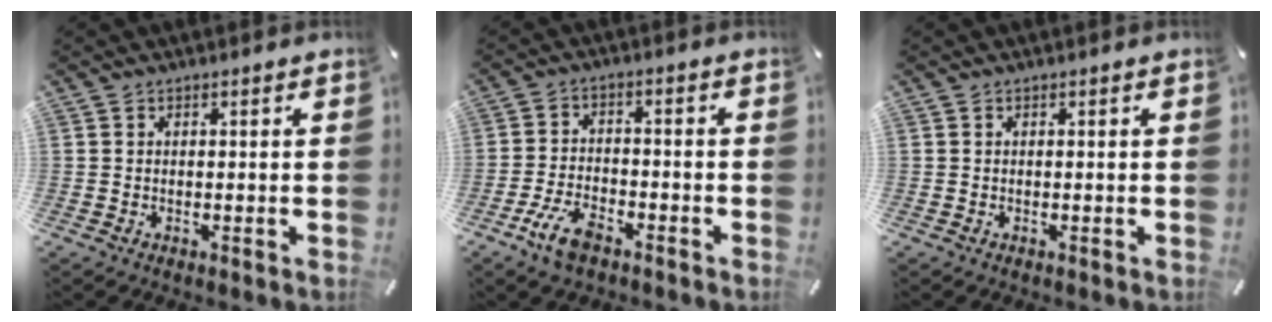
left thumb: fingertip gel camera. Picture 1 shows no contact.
{"total": 7.6, "force": [-4.8, 3.6, 4.8], "torque": [-0.108, 0.015, -0.090]}
{"total": 0.0}